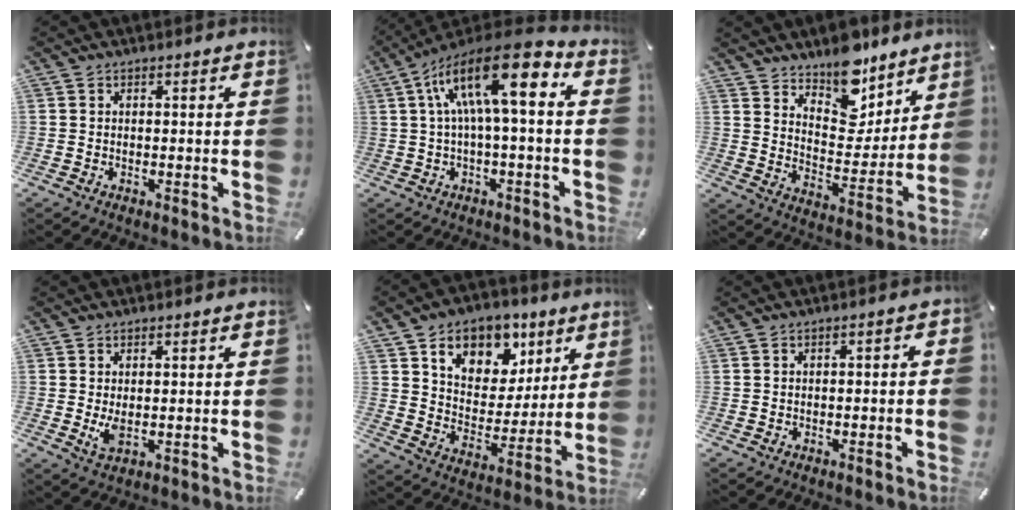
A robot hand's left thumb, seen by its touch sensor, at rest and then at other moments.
{"total": 16.6, "force": [4.0, 5.6, 15.1], "torque": [-0.275, -0.020, 0.060]}
{"total": 13.4, "force": [11.4, 6.6, 2.5], "torque": [-0.018, -0.116, 0.209]}
{"total": 3.6, "force": [0.2, 1.8, 3.1], "torque": [-0.070, -0.008, -0.002]}
{"total": 12.1, "force": [7.4, 8.8, 3.7], "torque": [-0.057, -0.046, 0.135]}
{"total": 1.4, "force": [-0.8, 0.8, 0.9], "torque": [-0.016, 0.004, -0.017]}